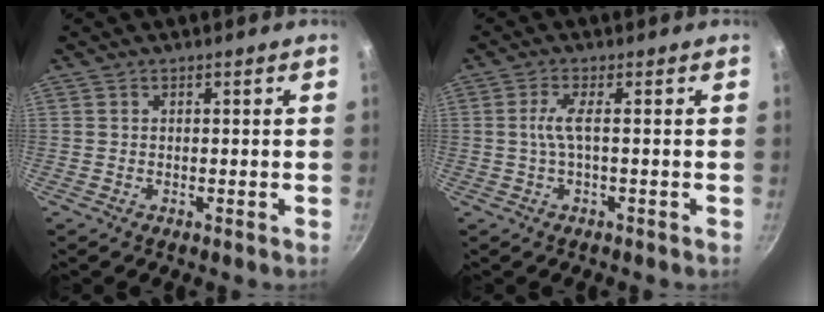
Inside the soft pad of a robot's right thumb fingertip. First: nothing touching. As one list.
[{"total": 3.2, "force": [-0.2, 0.3, 3.2], "torque": [-0.080, 0.004, -0.004]}]